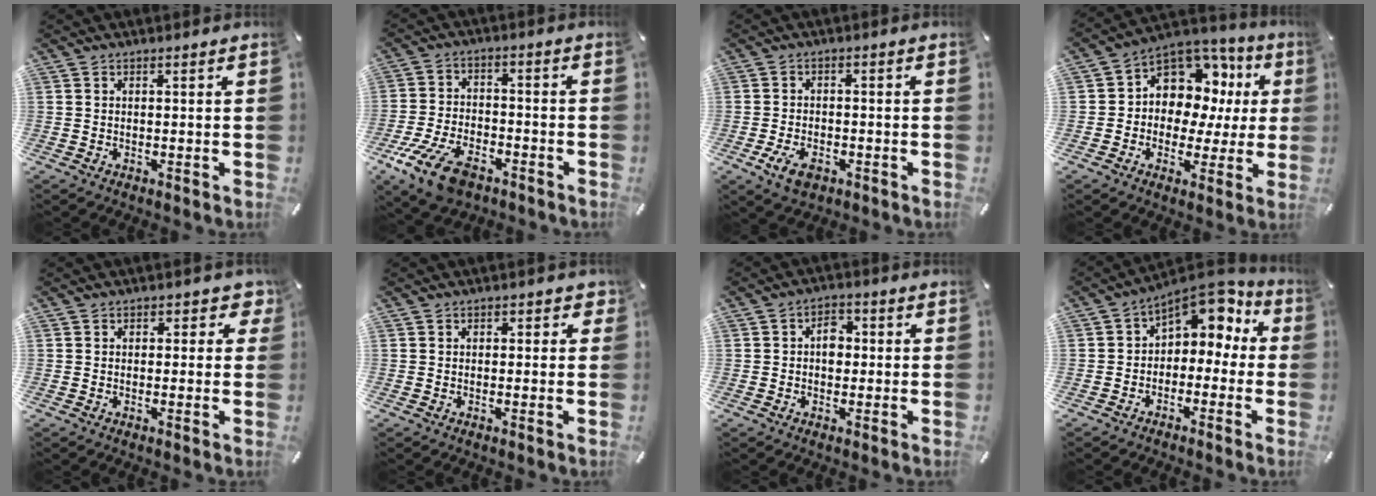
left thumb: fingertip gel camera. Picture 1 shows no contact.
{"total": 12.2, "force": [-7.4, 6.3, 7.4], "torque": [-0.149, 0.036, -0.135]}
{"total": 5.3, "force": [-2.7, 3.3, 3.2], "torque": [-0.070, 0.012, -0.050]}
{"total": 10.8, "force": [4.0, 9.0, 4.6], "torque": [-0.081, -0.040, 0.076]}
{"total": 2.9, "force": [0.7, 2.1, 1.9], "torque": [-0.014, 0.001, 0.005]}
{"total": 1.5, "force": [0.1, 1.3, 0.8], "torque": [-0.001, 0.001, -0.004]}
{"total": 4.7, "force": [0.0, 3.4, 3.2], "torque": [-0.037, 0.003, -0.006]}
{"total": 7.5, "force": [3.9, 5.4, 3.2], "torque": [-0.051, -0.032, 0.071]}